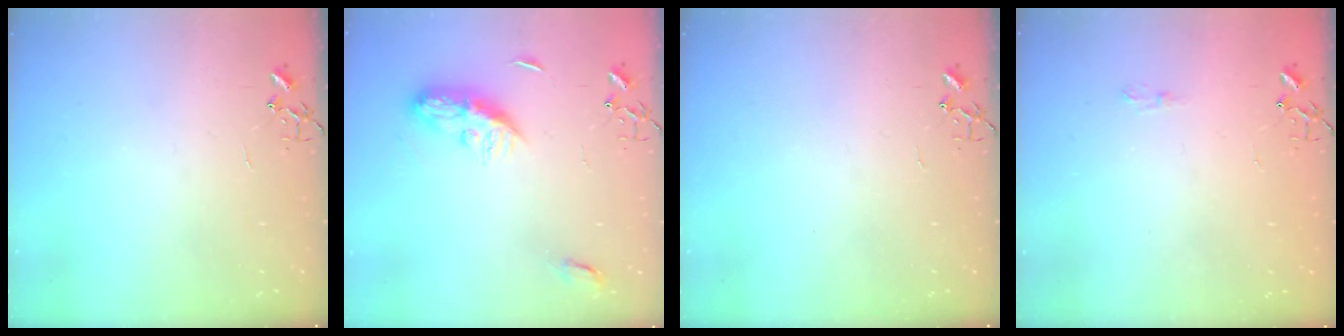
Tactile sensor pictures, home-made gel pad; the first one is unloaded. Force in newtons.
{"total": 9.0, "press": 9.0, "slide": 0.1}
{"total": 0.0}
{"total": 5.0, "press": 5.0, "slide": 0.5}